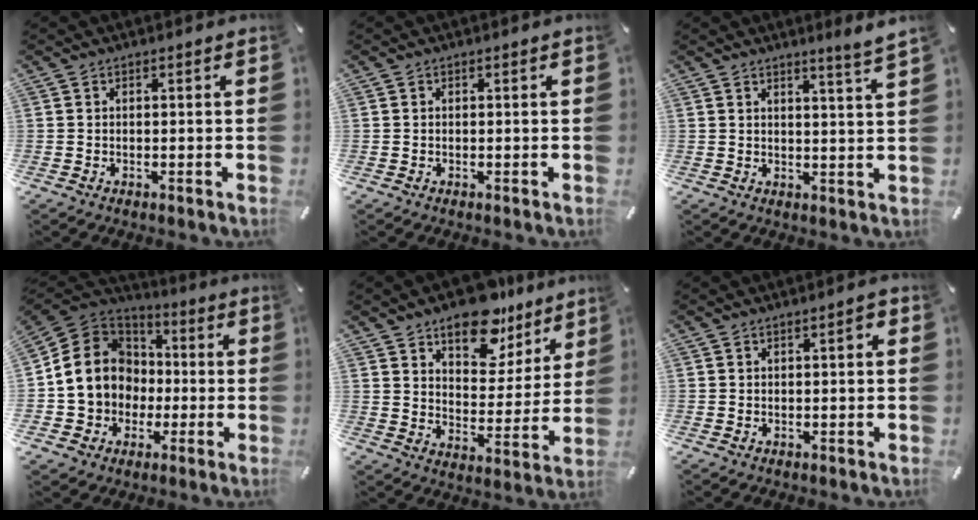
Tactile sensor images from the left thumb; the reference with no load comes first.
{"total": 0.0}
{"total": 2.6, "force": [1.9, -0.5, 1.6], "torque": [-0.032, -0.012, 0.034]}
{"total": 15.1, "force": [-1.1, 13.9, 5.8], "torque": [-0.132, 0.020, -0.013]}
{"total": 13.7, "force": [10.5, 7.2, 5.0], "torque": [-0.056, -0.083, 0.187]}
{"total": 1.8, "force": [0.4, 0.5, 1.7], "torque": [-0.030, 0.005, 0.004]}